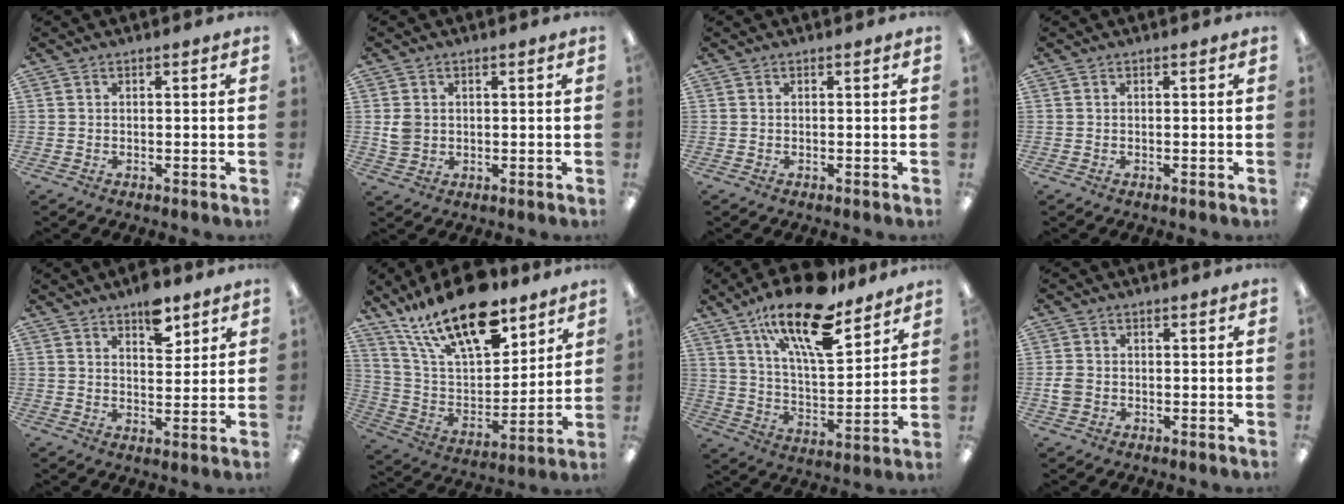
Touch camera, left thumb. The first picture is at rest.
{"total": 4.1, "force": [0.6, 3.7, 1.7], "torque": [-0.027, 0.004, 0.012]}
{"total": 0.0}
{"total": 0.0}
{"total": 7.8, "force": [5.5, 3.6, 4.3], "torque": [-0.041, -0.033, 0.089]}
{"total": 21.9, "force": [15.3, 8.8, 13.0], "torque": [-0.258, -0.086, 0.267]}
{"total": 21.3, "force": [14.5, 7.5, 13.8], "torque": [-0.227, -0.083, 0.242]}
{"total": 2.7, "force": [-0.5, 2.2, 1.6], "torque": [-0.026, 0.005, -0.009]}